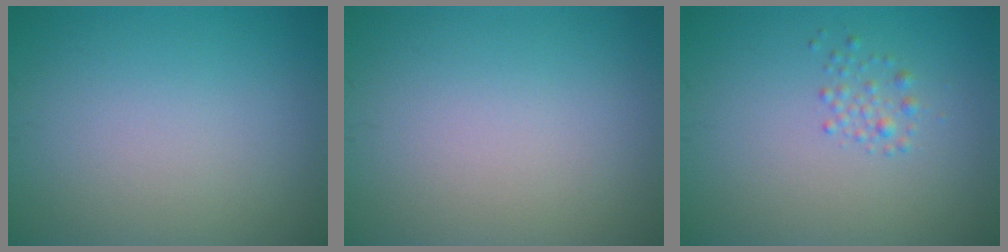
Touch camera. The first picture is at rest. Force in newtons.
{"total": 0.0}
{"total": 1.2, "press": 1.2, "slide": 0.0}